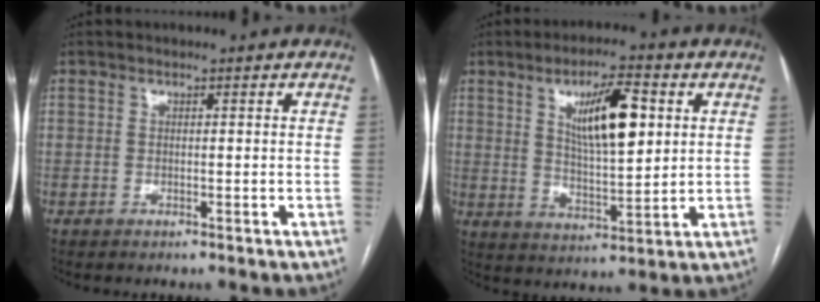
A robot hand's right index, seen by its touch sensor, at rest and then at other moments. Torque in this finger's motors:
{"motor_torque": [0.47, 0.32, 0.28, 0.12]}